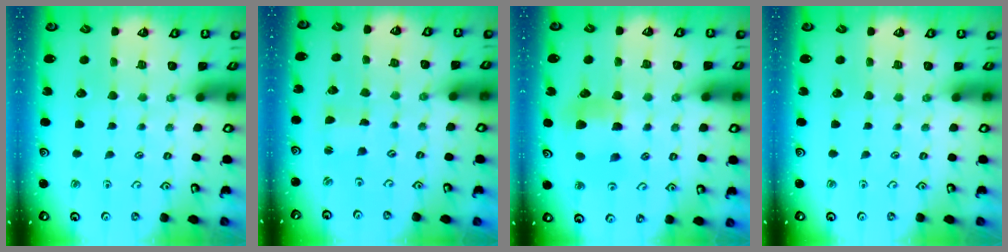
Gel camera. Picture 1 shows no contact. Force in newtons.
{"total": 1.0, "press": 1.0, "slide": 0.0}
{"total": 6.8, "press": 6.7, "slide": 0.7}
{"total": 0.0}